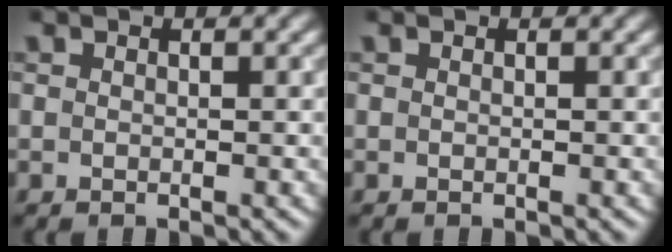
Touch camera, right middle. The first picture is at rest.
{"total": 0.0}